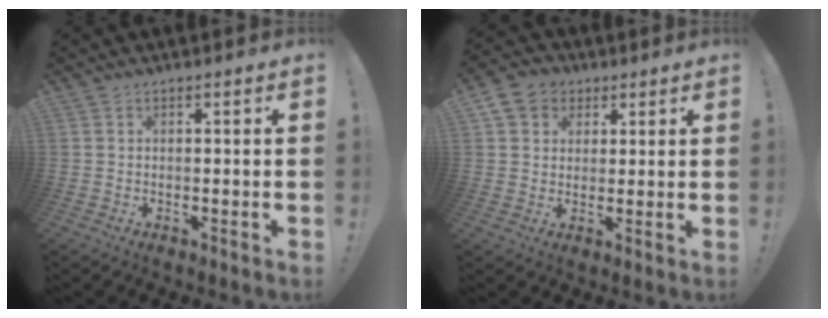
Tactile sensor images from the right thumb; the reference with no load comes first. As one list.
[{"total": 7.8, "force": [3.4, 6.6, 2.4], "torque": [-0.036, -0.011, 0.070]}]